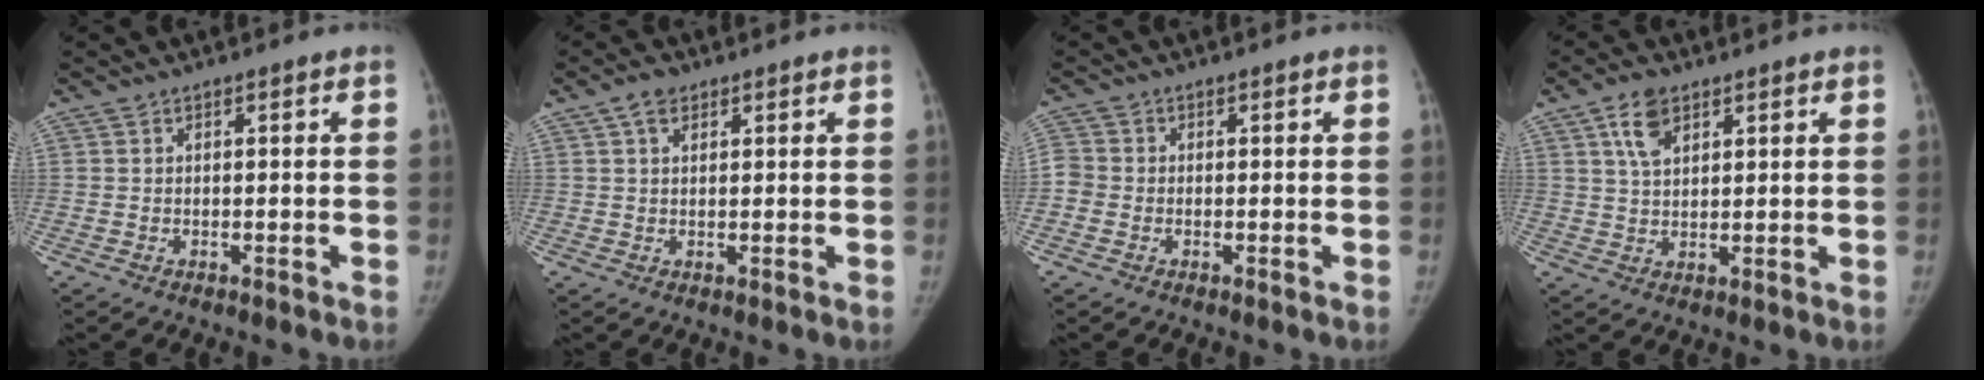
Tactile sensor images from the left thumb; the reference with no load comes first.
{"total": 3.1, "force": [1.7, 2.0, 1.6], "torque": [-0.017, 0.001, 0.029]}
{"total": 3.1, "force": [-0.6, 2.7, 1.3], "torque": [-0.023, 0.005, -0.019]}
{"total": 5.9, "force": [3.1, 3.4, 3.7], "torque": [-0.052, -0.009, 0.058]}